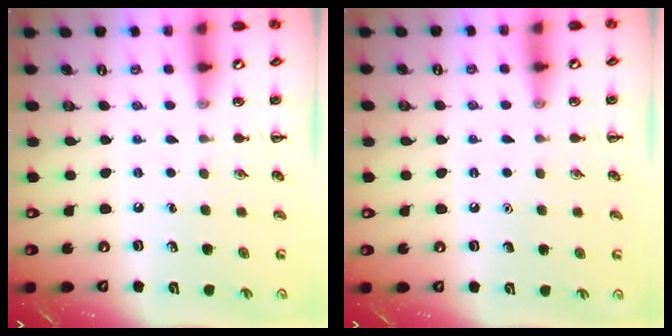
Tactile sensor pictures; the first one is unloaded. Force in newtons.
{"total": 1.5, "press": 1.5, "slide": 0.1}